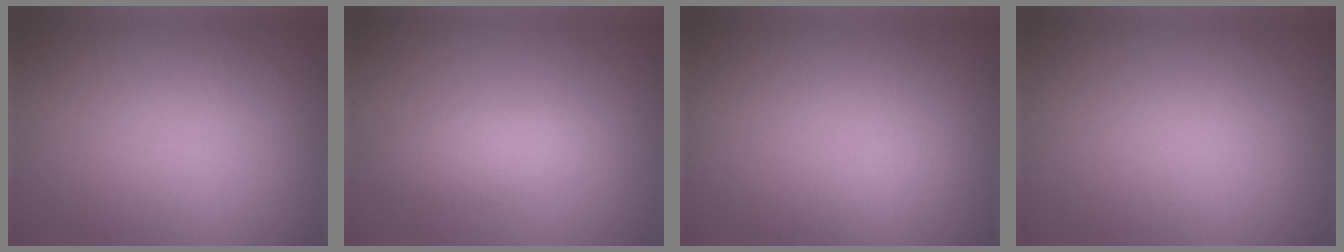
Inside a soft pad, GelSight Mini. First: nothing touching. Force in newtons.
{"total": 2.2, "press": 2.2, "slide": 0.1}
{"total": 1.0, "press": 1.0, "slide": 0.1}
{"total": 0.0}